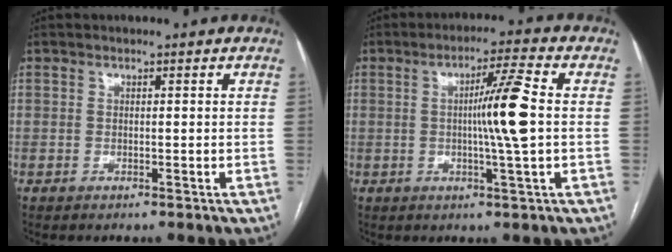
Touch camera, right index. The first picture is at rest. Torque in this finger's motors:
{"motor_torque": [0.25, -0.06, 0.25, 0.12]}